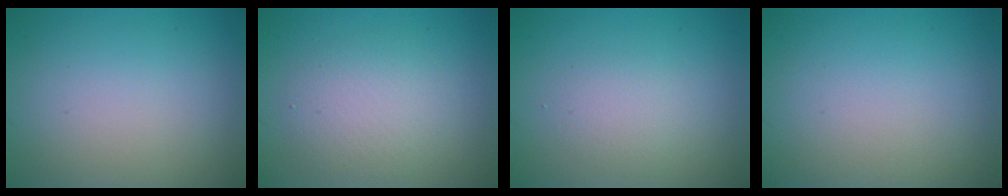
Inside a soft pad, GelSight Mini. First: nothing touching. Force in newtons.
{"total": 3.6, "press": 3.6, "slide": 0.3}
{"total": 1.9, "press": 1.9, "slide": 0.1}
{"total": 0.0}